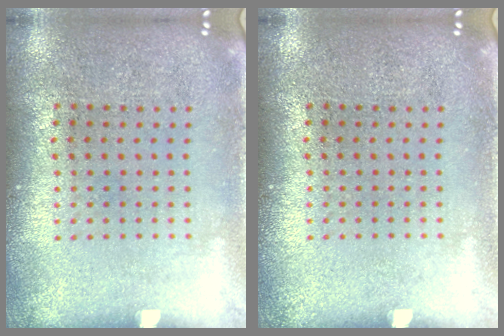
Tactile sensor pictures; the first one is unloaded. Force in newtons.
{"total": 0.0}